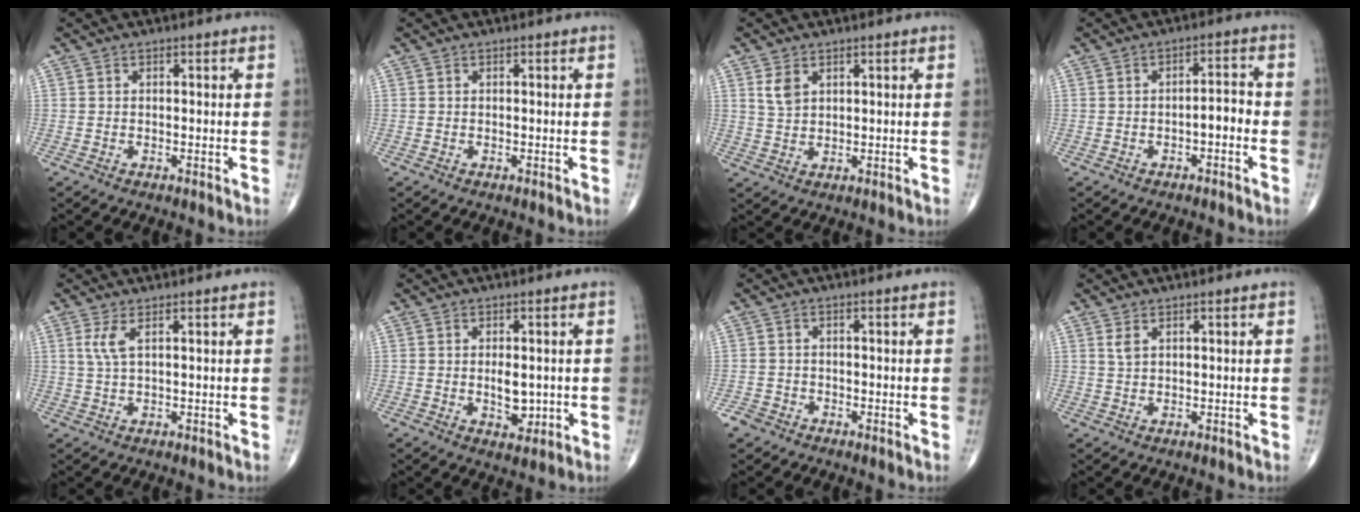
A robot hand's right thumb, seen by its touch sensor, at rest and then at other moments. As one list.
[{"total": 0.0}, {"total": 3.5, "force": [1.7, 2.2, 2.1], "torque": [-0.035, -0.007, 0.039]}, {"total": 3.6, "force": [-1.3, 1.5, 3.0], "torque": [-0.035, 0.021, -0.022]}, {"total": 2.9, "force": [1.1, 0.7, 2.6], "torque": [-0.068, 0.001, 0.029]}, {"total": 4.8, "force": [-0.3, 2.7, 4.0], "torque": [-0.049, -0.005, 0.001]}, {"total": 2.5, "force": [-1.7, 1.8, 0.4], "torque": [-0.004, 0.009, -0.032]}, {"total": 1.6, "force": [0.9, 0.8, 1.1], "torque": [-0.023, 0.002, 0.023]}]